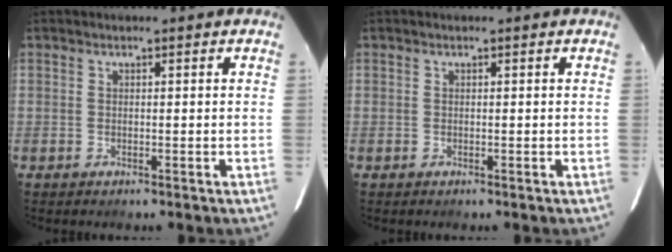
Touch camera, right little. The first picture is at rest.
{"total": 0.0}